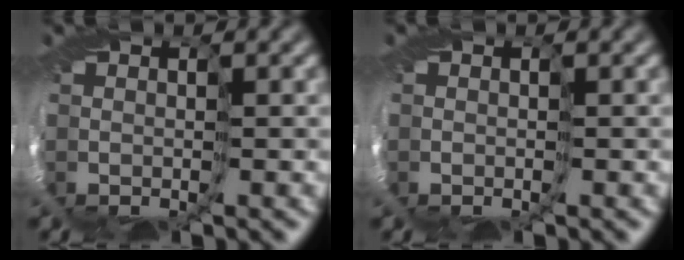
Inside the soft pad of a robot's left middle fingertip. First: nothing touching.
{"total": 0.9, "force": [-0.2, 0.8, 0.2], "torque": [0.001, -0.004, -0.001]}